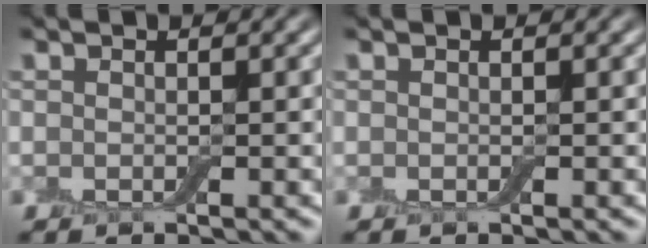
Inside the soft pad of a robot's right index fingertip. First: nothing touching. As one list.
[{"total": 0.0}]